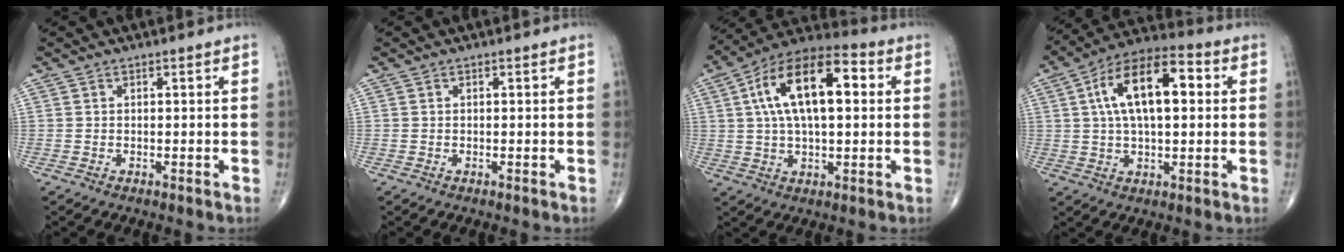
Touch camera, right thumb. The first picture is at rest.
{"total": 0.0}
{"total": 18.3, "force": [3.8, 8.6, 15.7], "torque": [-0.260, 0.028, 0.055]}
{"total": 16.4, "force": [3.3, 7.8, 14.0], "torque": [-0.232, 0.026, 0.048]}